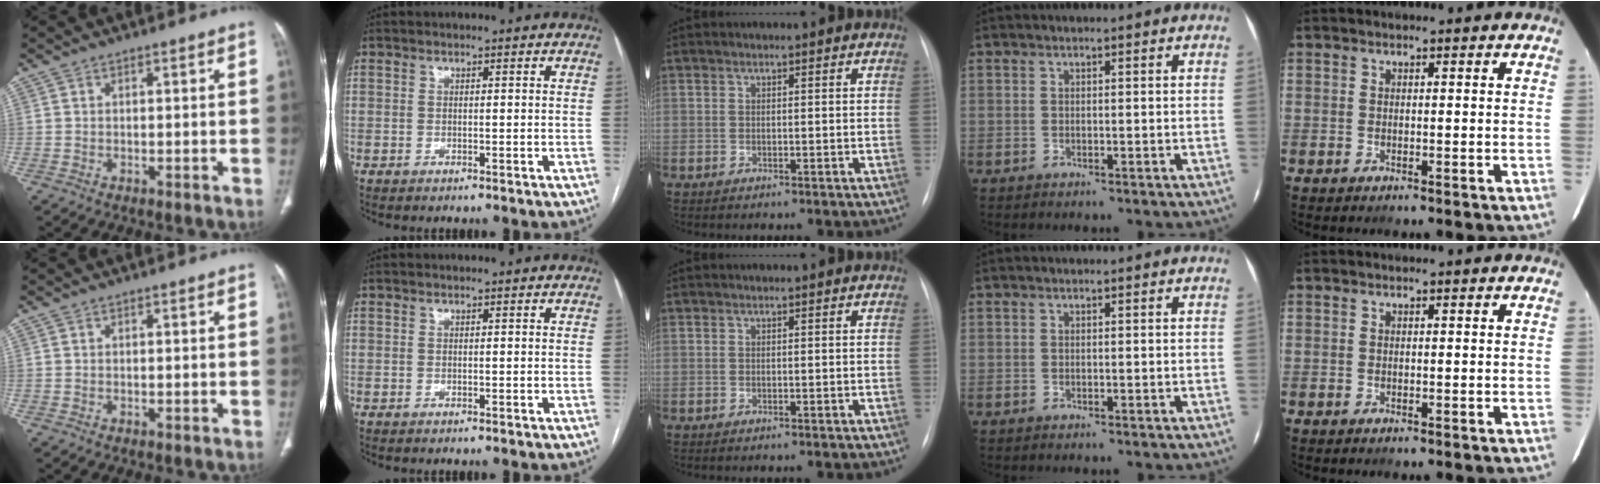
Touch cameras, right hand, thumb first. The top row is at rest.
{}